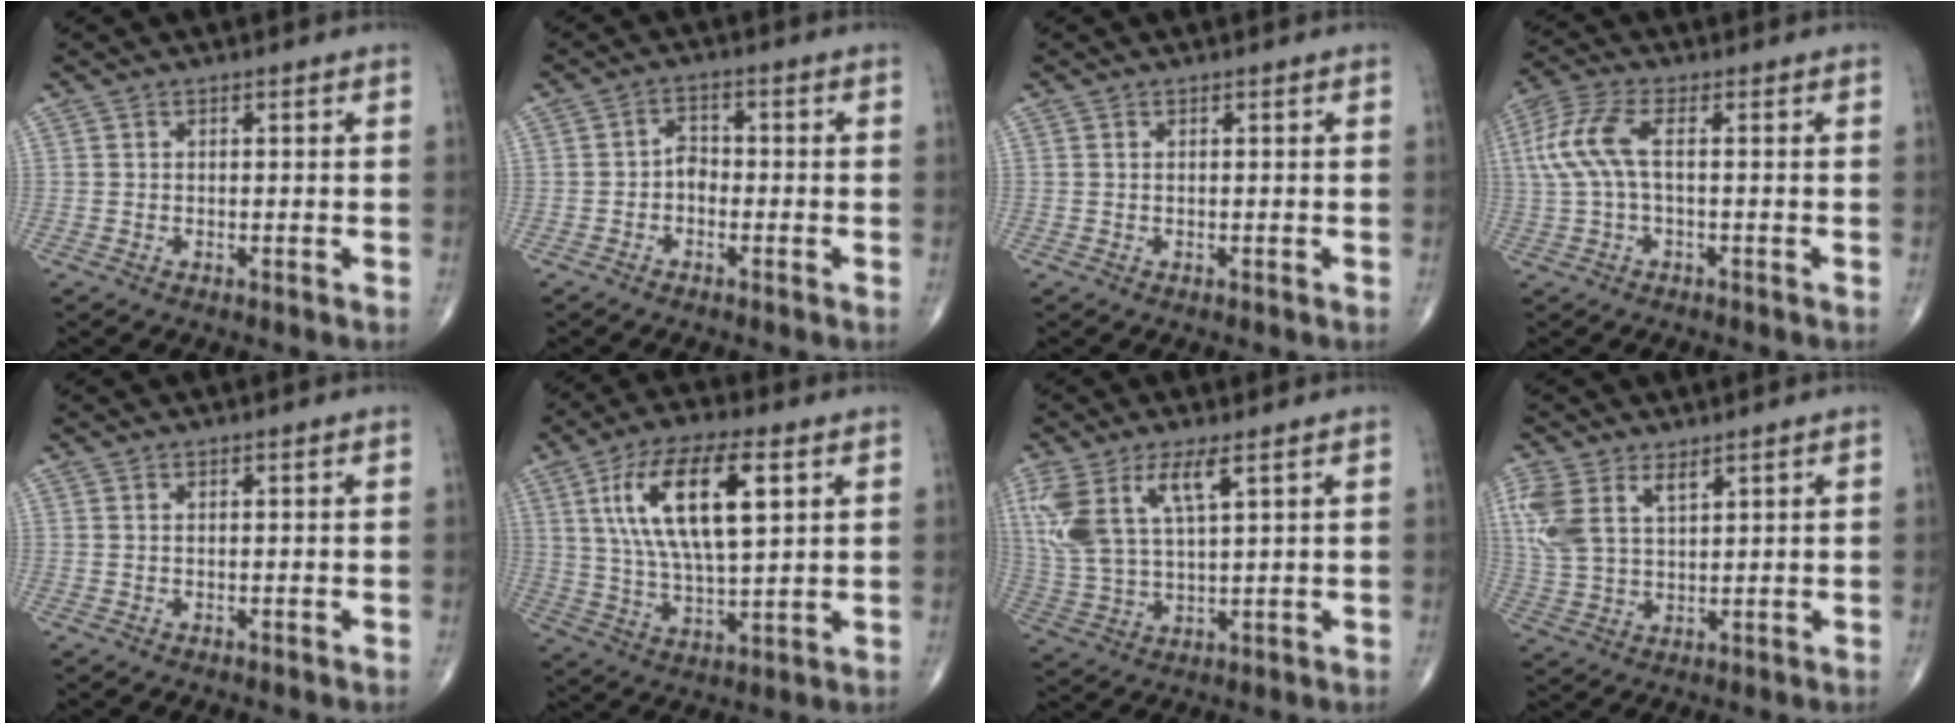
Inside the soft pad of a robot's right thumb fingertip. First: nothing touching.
{"total": 2.9, "force": [-1.0, 2.0, 1.8], "torque": [-0.018, 0.015, -0.027]}
{"total": 0.0}
{"total": 8.3, "force": [0.7, 3.2, 7.6], "torque": [-0.201, 0.023, 0.010]}
{"total": 0.0}
{"total": 17.8, "force": [5.6, 6.9, 15.4], "torque": [-0.278, -0.003, 0.100]}
{"total": 12.3, "force": [5.5, 4.4, 10.1], "torque": [-0.234, -0.013, 0.118]}
{"total": 9.4, "force": [4.6, 4.9, 6.6], "torque": [-0.151, -0.003, 0.100]}